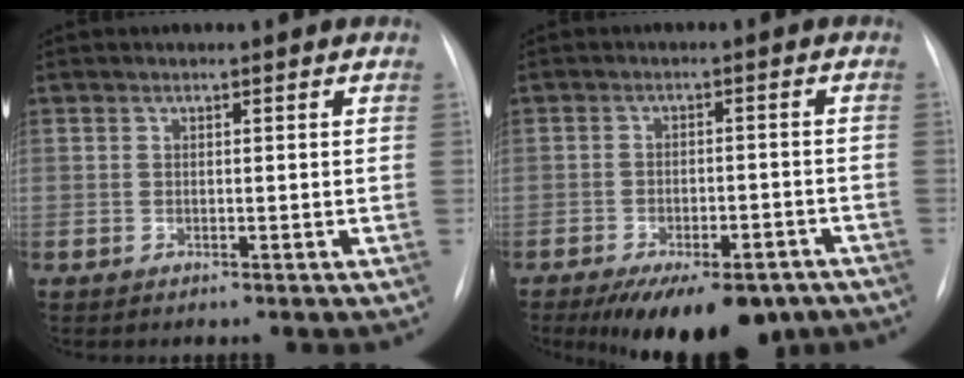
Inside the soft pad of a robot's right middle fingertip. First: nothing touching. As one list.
[{"total": 13.9, "force": [-10.2, 5.4, 7.6], "torque": [-0.099, -0.005, -0.140]}]